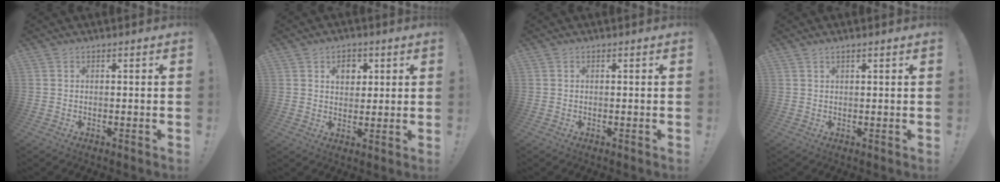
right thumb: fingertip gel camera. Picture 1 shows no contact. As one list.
[{"total": 6.5, "force": [2.9, 5.2, 2.7], "torque": [-0.027, -0.010, 0.048]}, {"total": 0.0}, {"total": 1.2, "force": [0.8, -0.1, 0.9], "torque": [-0.017, 0.000, 0.014]}]